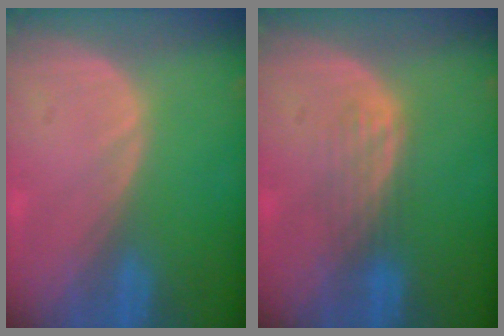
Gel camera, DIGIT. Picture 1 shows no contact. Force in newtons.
{"total": 3.4, "press": 3.0, "slide": 1.6}